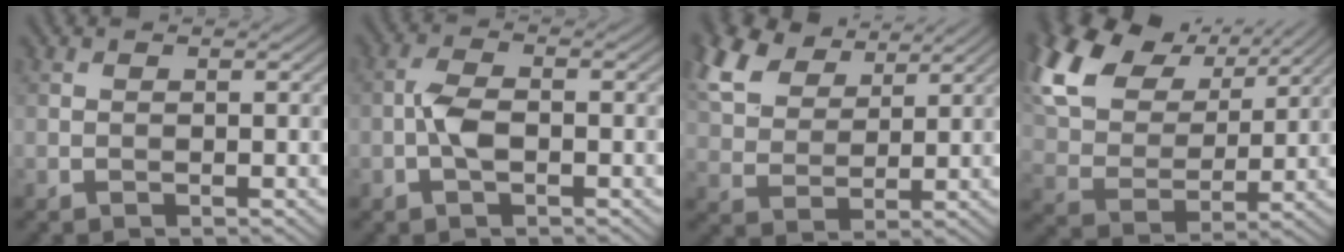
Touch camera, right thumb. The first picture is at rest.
{"total": 3.4, "force": [-0.9, 1.5, 2.9], "torque": [-0.064, 0.006, -0.023]}
{"total": 10.0, "force": [6.3, 5.4, 5.5], "torque": [-0.156, 0.023, 0.125]}
{"total": 16.4, "force": [9.0, 9.7, 9.7], "torque": [-0.269, 0.041, 0.153]}